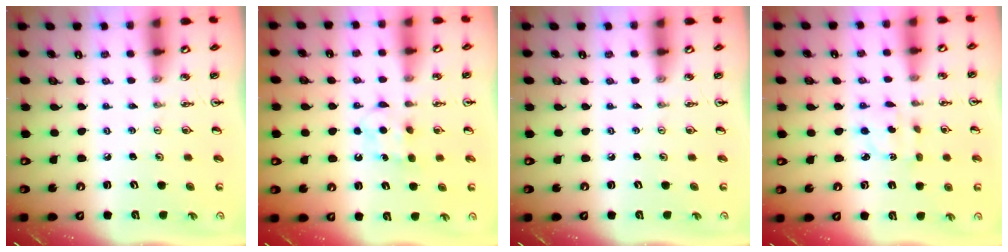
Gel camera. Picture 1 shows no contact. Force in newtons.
{"total": 5.6, "press": 5.6, "slide": 0.8}
{"total": 0.0}
{"total": 2.2, "press": 2.2, "slide": 0.6}